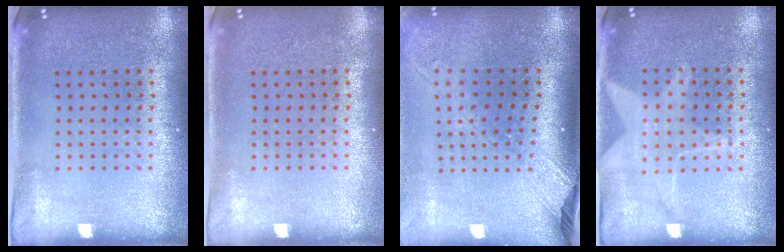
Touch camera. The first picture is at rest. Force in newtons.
{"total": 0.0}
{"total": 2.5, "press": 1.9, "slide": 1.7}
{"total": 1.1, "press": 1.1, "slide": 0.3}